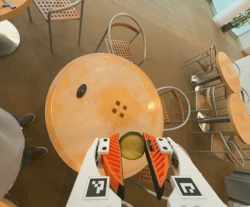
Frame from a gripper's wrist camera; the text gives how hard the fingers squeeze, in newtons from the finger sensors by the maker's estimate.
{"total": 9.3, "left": 9.2, "right": 9.3}